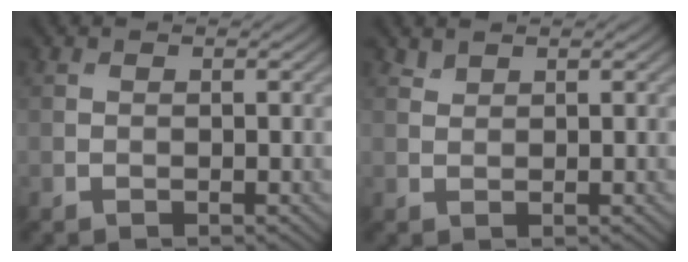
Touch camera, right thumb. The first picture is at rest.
{"total": 1.0, "force": [0.9, 0.2, 0.2], "torque": [-0.005, -0.001, 0.022]}